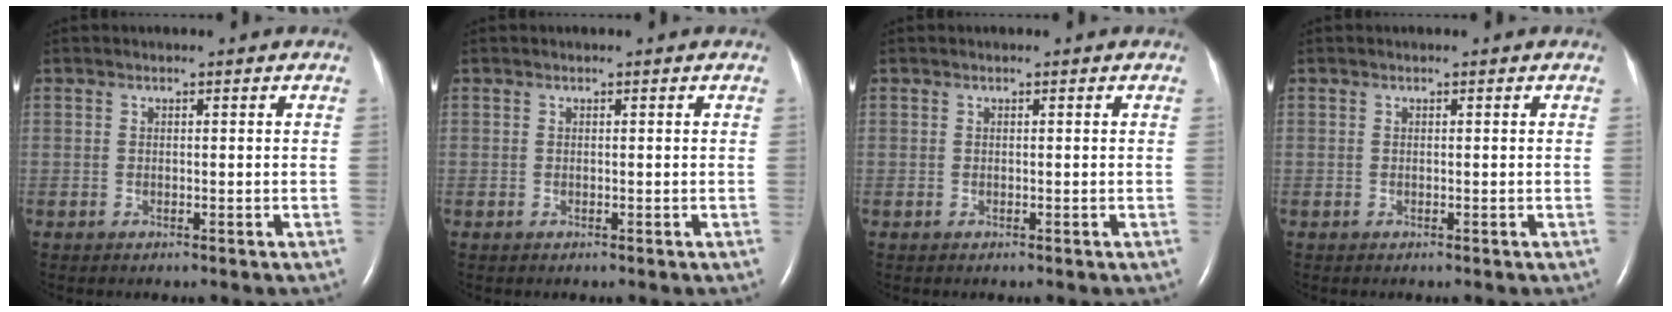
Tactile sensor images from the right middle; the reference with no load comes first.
{"total": 0.0}
{"total": 0.0}
{"total": 0.0}